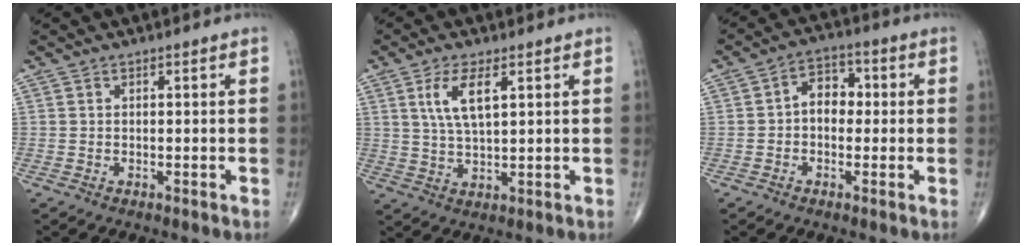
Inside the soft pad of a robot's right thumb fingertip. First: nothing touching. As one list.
[{"total": 7.0, "force": [2.7, 2.5, 6.0], "torque": [-0.123, -0.009, 0.058]}, {"total": 5.9, "force": [0.0, 4.2, 4.1], "torque": [-0.046, 0.022, -0.011]}]